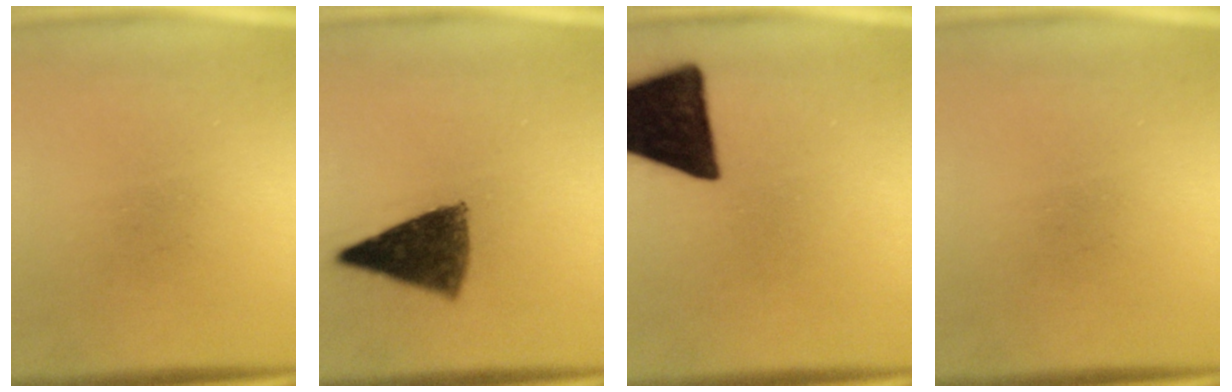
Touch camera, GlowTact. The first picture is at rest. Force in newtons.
{"total": 9.4}
{"total": 18.7}
{"total": 0.0}